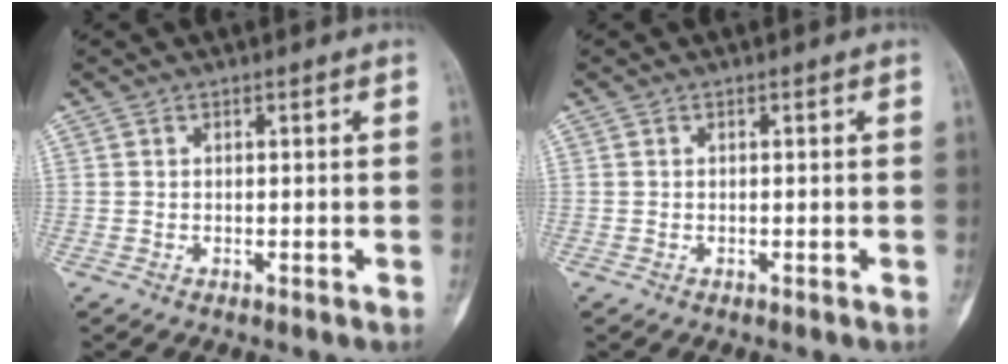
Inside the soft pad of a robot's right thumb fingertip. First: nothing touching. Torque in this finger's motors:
{"motor_torque": [-0.31, 0.25, -0.47, -0.05, -0.02]}